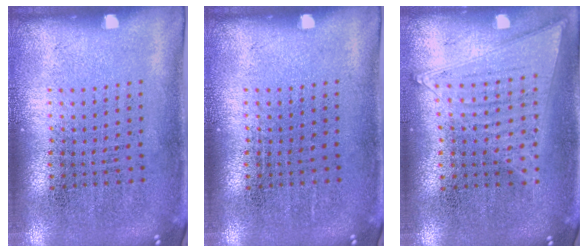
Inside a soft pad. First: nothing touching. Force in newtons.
{"total": 0.0}
{"total": 1.0, "press": 1.0, "slide": 0.4}